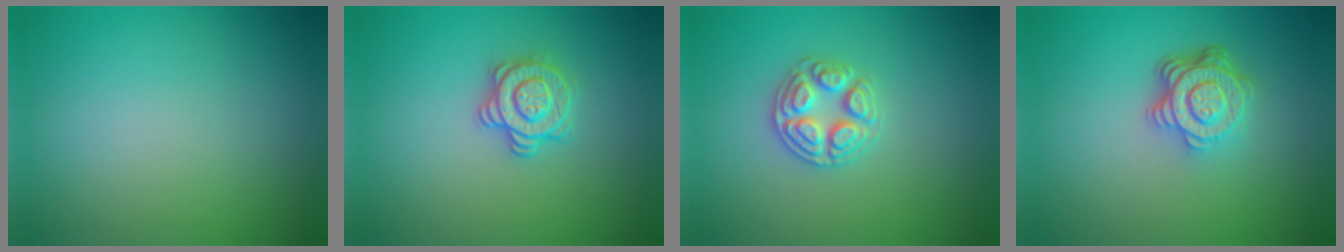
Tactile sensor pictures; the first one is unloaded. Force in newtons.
{"total": 2.9, "press": 2.6, "slide": 1.2}
{"total": 2.9, "press": 2.8, "slide": 0.3}
{"total": 4.7, "press": 3.4, "slide": 3.3}